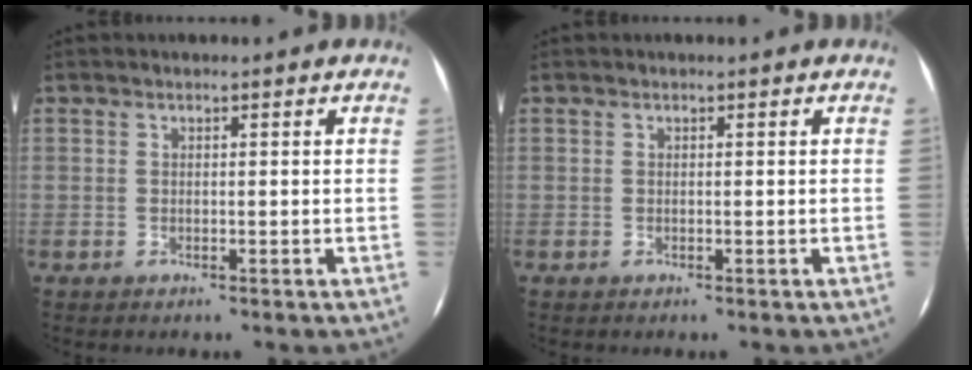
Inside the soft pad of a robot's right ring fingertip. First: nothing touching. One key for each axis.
{"total": 0.0}